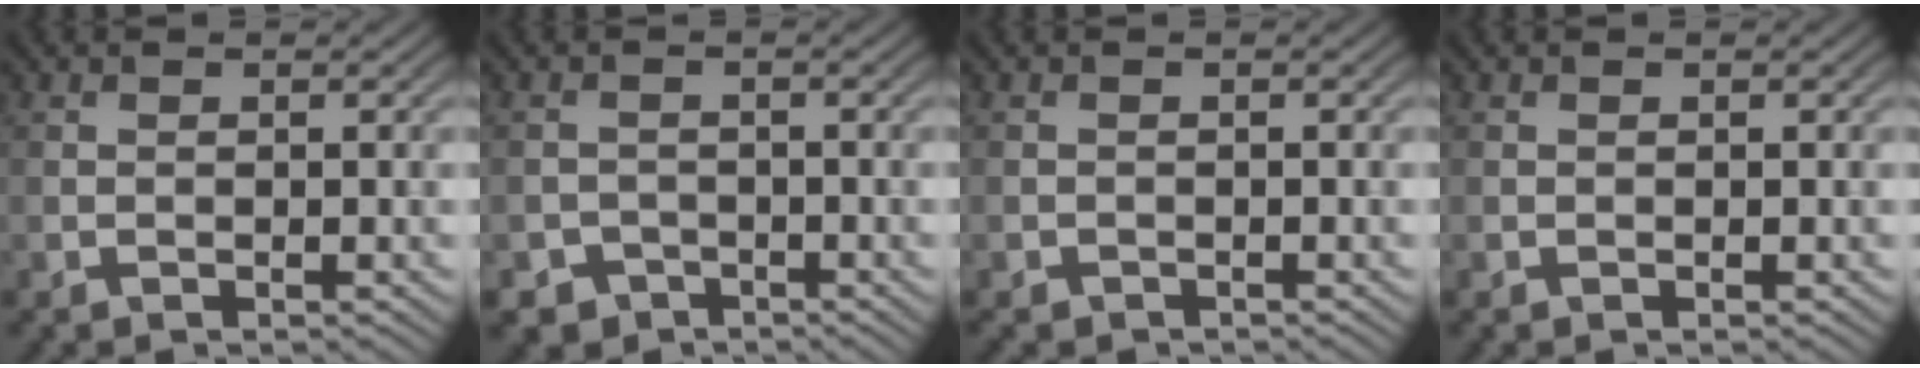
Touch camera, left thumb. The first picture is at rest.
{"total": 2.4, "force": [-1.8, 1.6, 0.4], "torque": [0.001, -0.003, -0.036]}
{"total": 1.0, "force": [-0.9, 0.4, 0.2], "torque": [-0.002, -0.003, -0.018]}
{"total": 0.0}